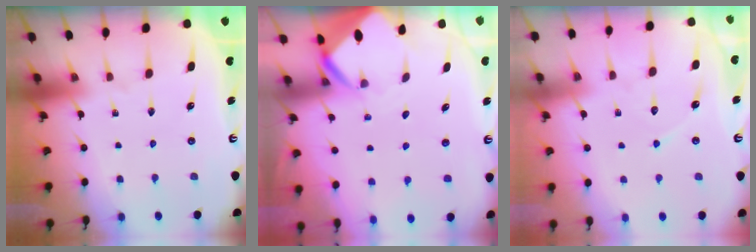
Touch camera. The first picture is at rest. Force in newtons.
{"total": 3.1, "press": 3.1, "slide": 0.2}
{"total": 4.9, "press": 4.9, "slide": 0.6}